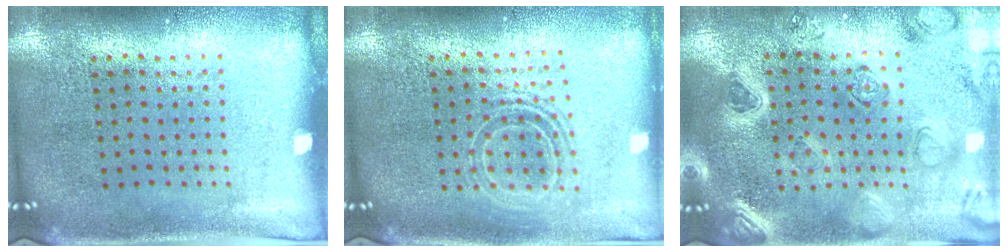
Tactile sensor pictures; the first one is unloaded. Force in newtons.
{"total": 1.8, "press": 1.3, "slide": 1.1}
{"total": 2.2, "press": 2.2, "slide": 0.5}